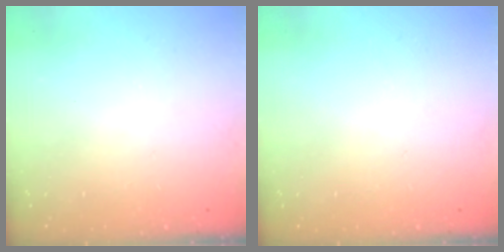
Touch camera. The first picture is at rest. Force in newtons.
{"total": 0.0}